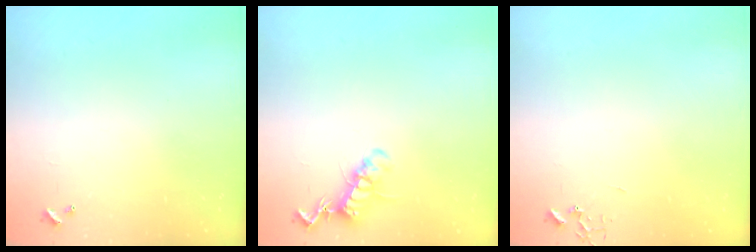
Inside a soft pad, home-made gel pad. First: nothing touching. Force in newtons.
{"total": 12.5, "press": 12.5, "slide": 0.4}
{"total": 0.0}